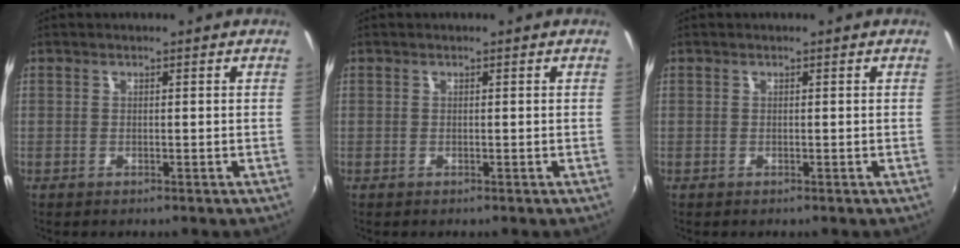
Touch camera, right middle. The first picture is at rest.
{"total": 0.0}
{"total": 0.0}